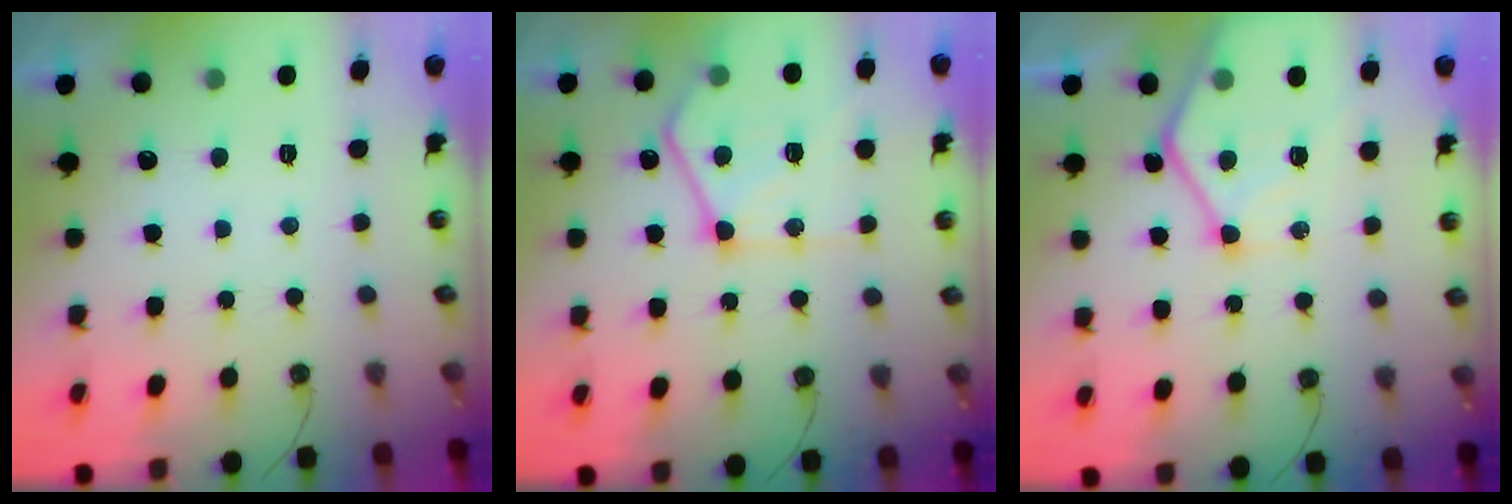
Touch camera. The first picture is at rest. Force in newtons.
{"total": 15.7, "press": 15.7, "slide": 1.3}
{"total": 13.3, "press": 13.2, "slide": 1.1}